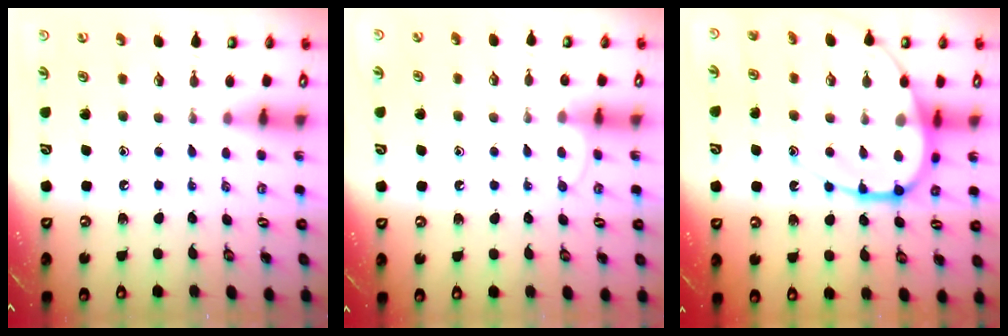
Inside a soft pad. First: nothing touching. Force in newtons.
{"total": 4.8, "press": 4.8, "slide": 0.5}
{"total": 17.3, "press": 17.2, "slide": 1.7}